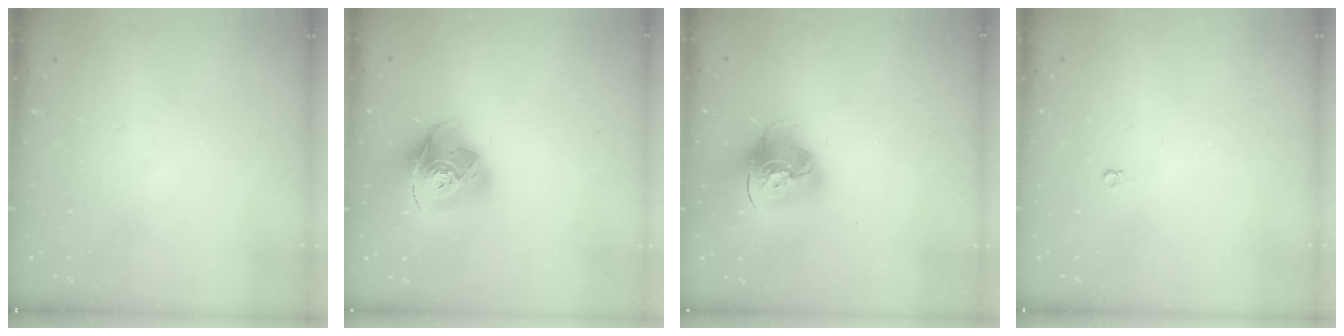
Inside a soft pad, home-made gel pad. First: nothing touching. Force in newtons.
{"total": 16.4, "press": 16.3, "slide": 1.8}
{"total": 15.6, "press": 15.5, "slide": 1.7}
{"total": 3.6, "press": 3.6, "slide": 0.6}